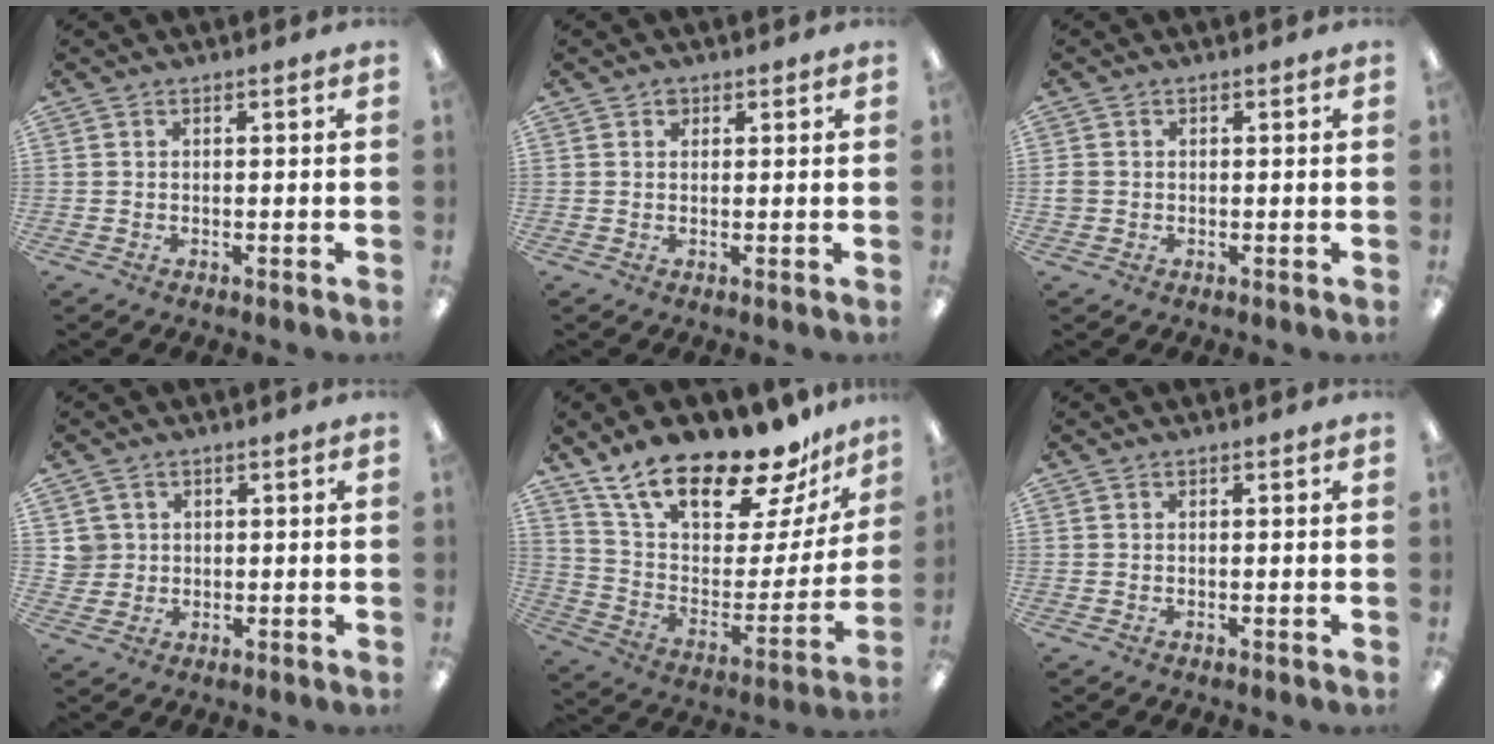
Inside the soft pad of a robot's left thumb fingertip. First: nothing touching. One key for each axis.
{"total": 1.3, "fx": 0.7, "fy": 1.0, "fz": 0.5, "tx": -0.004, "ty": -0.002, "tz": 0.012}
{"total": 1.6, "fx": 0.0, "fy": 1.5, "fz": 0.4, "tx": -0.007, "ty": 0.003, "tz": -0.002}
{"total": 3.6, "fx": 0.9, "fy": 3.5, "fz": 0.2, "tx": -0.007, "ty": 0.003, "tz": 0.016}
{"total": 23.1, "fx": 19.1, "fy": 6.9, "fz": 11.0, "tx": -0.193, "ty": -0.135, "tz": 0.332}
{"total": 0.0}